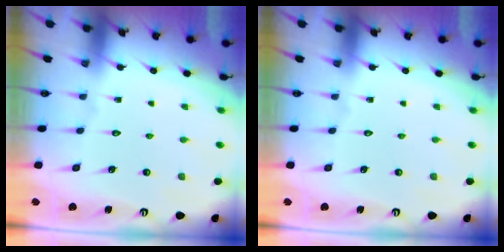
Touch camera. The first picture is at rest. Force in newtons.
{"total": 0.0}